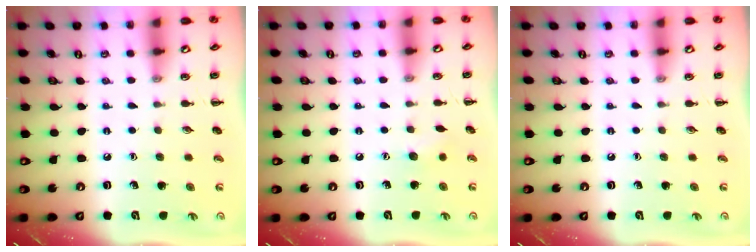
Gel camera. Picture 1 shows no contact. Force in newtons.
{"total": 4.7, "press": 4.5, "slide": 1.3}
{"total": 0.0}